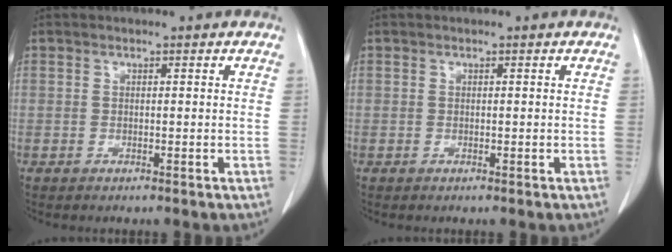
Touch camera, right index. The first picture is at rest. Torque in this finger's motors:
{"motor_torque": [0.06, -0.02, 0.03, 0.01]}